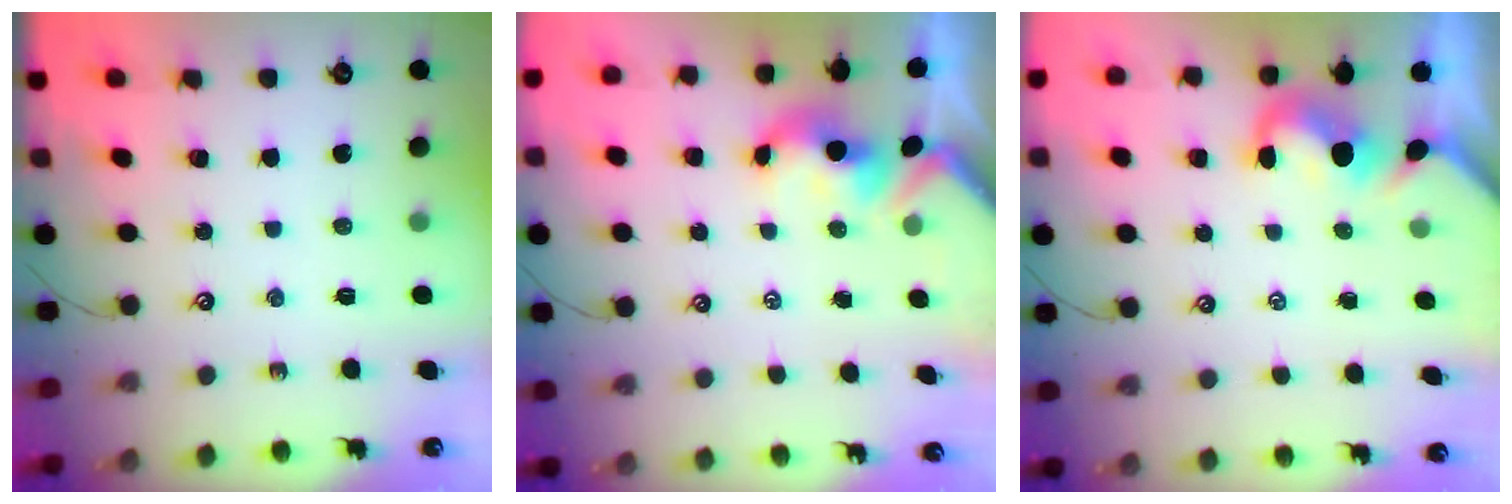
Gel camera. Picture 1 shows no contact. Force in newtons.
{"total": 1.5, "press": 1.3, "slide": 0.7}
{"total": 1.5, "press": 1.4, "slide": 0.6}